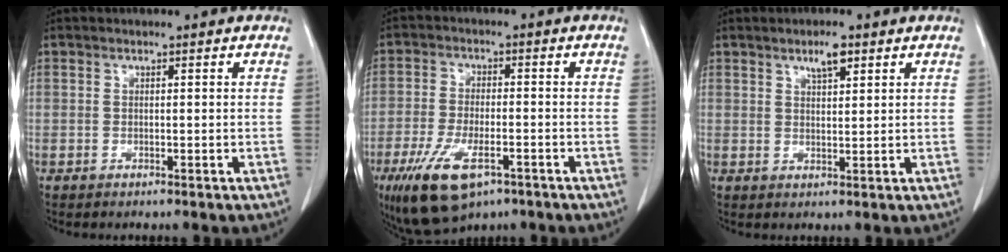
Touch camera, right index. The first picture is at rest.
{"total": 11.1, "force": [-6.2, 4.2, 8.2], "torque": [-0.161, -0.016, -0.102]}
{"total": 3.2, "force": [2.0, 0.8, 2.3], "torque": [-0.043, 0.000, 0.035]}